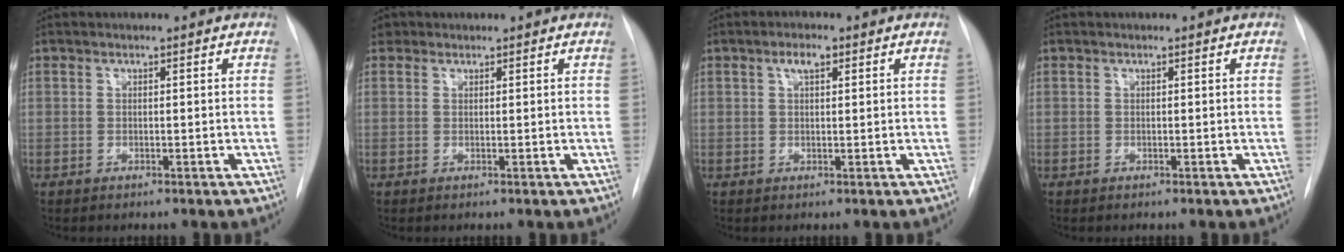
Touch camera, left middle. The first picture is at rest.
{"total": 1.1, "force": [0.7, 0.8, 0.1], "torque": [0.002, 0.010, 0.008]}
{"total": 2.2, "force": [1.1, 0.8, 1.7], "torque": [-0.036, 0.007, 0.019]}
{"total": 0.0}